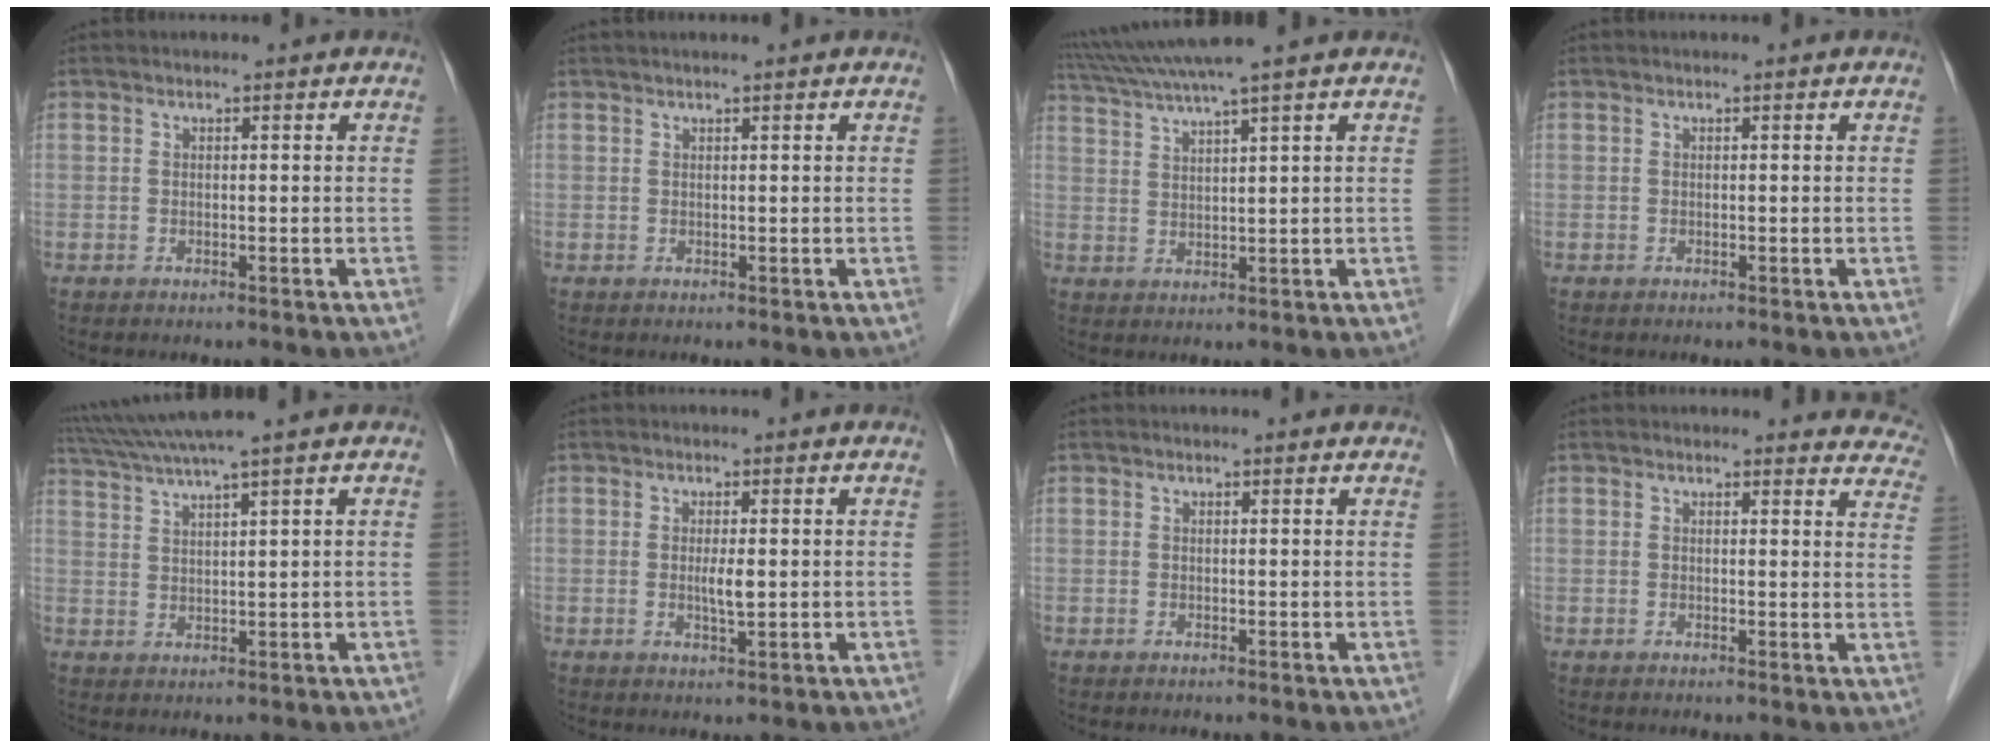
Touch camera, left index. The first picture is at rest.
{"total": 1.8, "force": [1.4, -0.3, 1.2], "torque": [-0.022, 0.019, 0.029]}
{"total": 8.8, "force": [7.3, -2.0, 4.4], "torque": [-0.082, 0.019, 0.125]}
{"total": 0.0}
{"total": 8.2, "force": [6.9, -1.9, 4.1], "torque": [-0.075, 0.021, 0.119]}
{"total": 2.5, "force": [0.1, 0.2, 2.5], "torque": [-0.048, -0.004, 0.003]}
{"total": 1.6, "force": [1.5, 0.1, 0.7], "torque": [-0.019, 0.018, 0.017]}
{"total": 11.0, "force": [10.5, 2.5, 2.3], "torque": [0.018, -0.018, 0.078]}